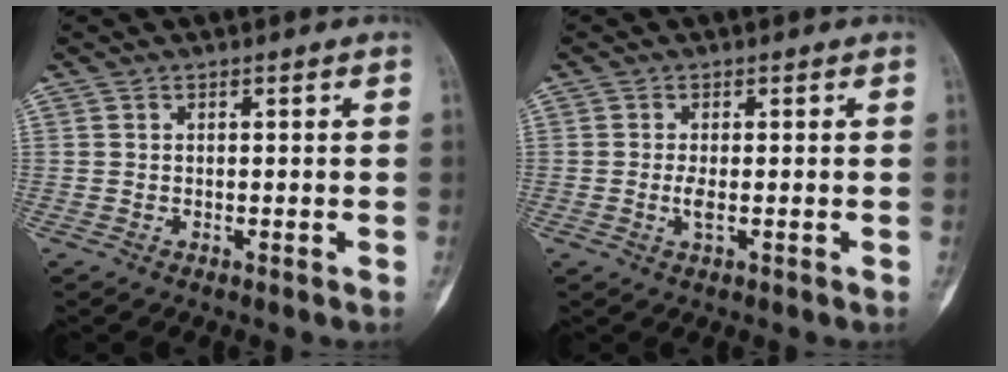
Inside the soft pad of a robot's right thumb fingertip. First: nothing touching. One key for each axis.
{"total": 1.8, "fx": -0.2, "fy": 0.5, "fz": 1.7, "tx": -0.040, "ty": -0.004, "tz": -0.006}